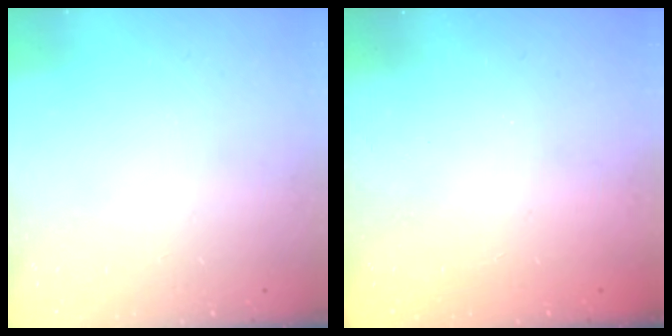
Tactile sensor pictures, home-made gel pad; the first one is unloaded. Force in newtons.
{"total": 2.3, "press": 2.2, "slide": 0.8}